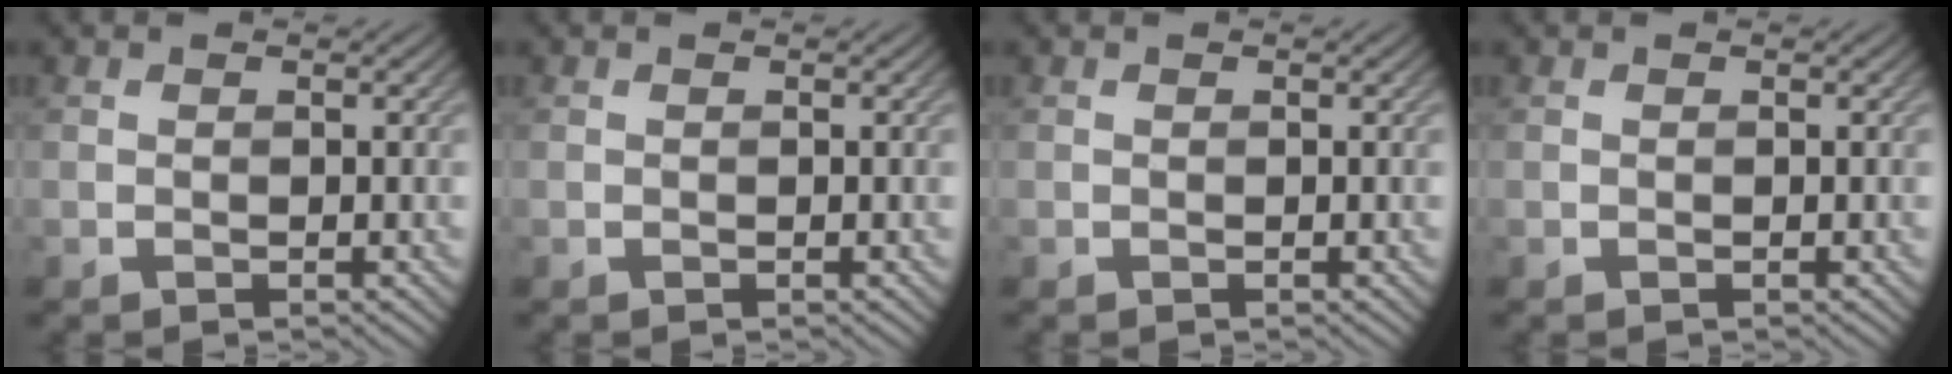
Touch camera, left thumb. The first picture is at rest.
{"total": 0.0}
{"total": 0.0}
{"total": 0.0}